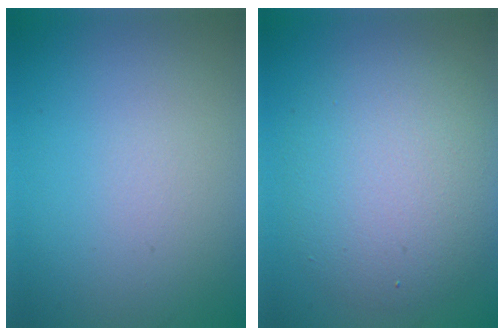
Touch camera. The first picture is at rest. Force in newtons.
{"total": 6.4, "press": 6.4, "slide": 0.5}